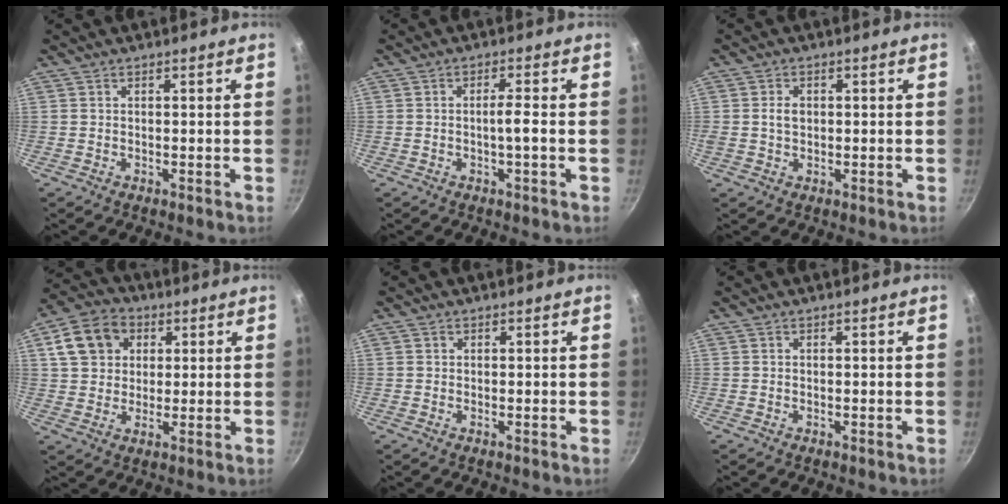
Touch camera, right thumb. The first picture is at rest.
{"total": 2.7, "force": [-0.7, -0.2, 2.6], "torque": [-0.050, 0.009, -0.013]}
{"total": 2.8, "force": [0.2, 2.1, 1.9], "torque": [-0.024, 0.004, 0.003]}
{"total": 10.9, "force": [3.7, 8.6, 5.5], "torque": [-0.080, 0.012, 0.051]}
{"total": 0.0}
{"total": 0.0}